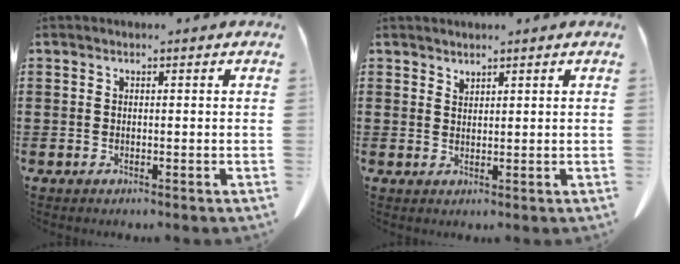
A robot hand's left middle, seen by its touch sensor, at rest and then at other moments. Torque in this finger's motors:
{"motor_torque": [-1.03, 1.11, -0.35, -0.10]}